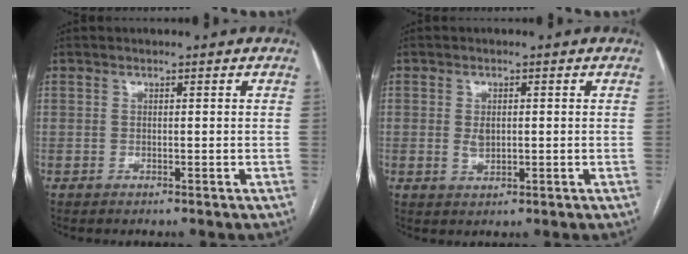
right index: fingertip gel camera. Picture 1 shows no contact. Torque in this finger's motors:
{"motor_torque": [-0.01, -0.05, 0.22, 0.04]}